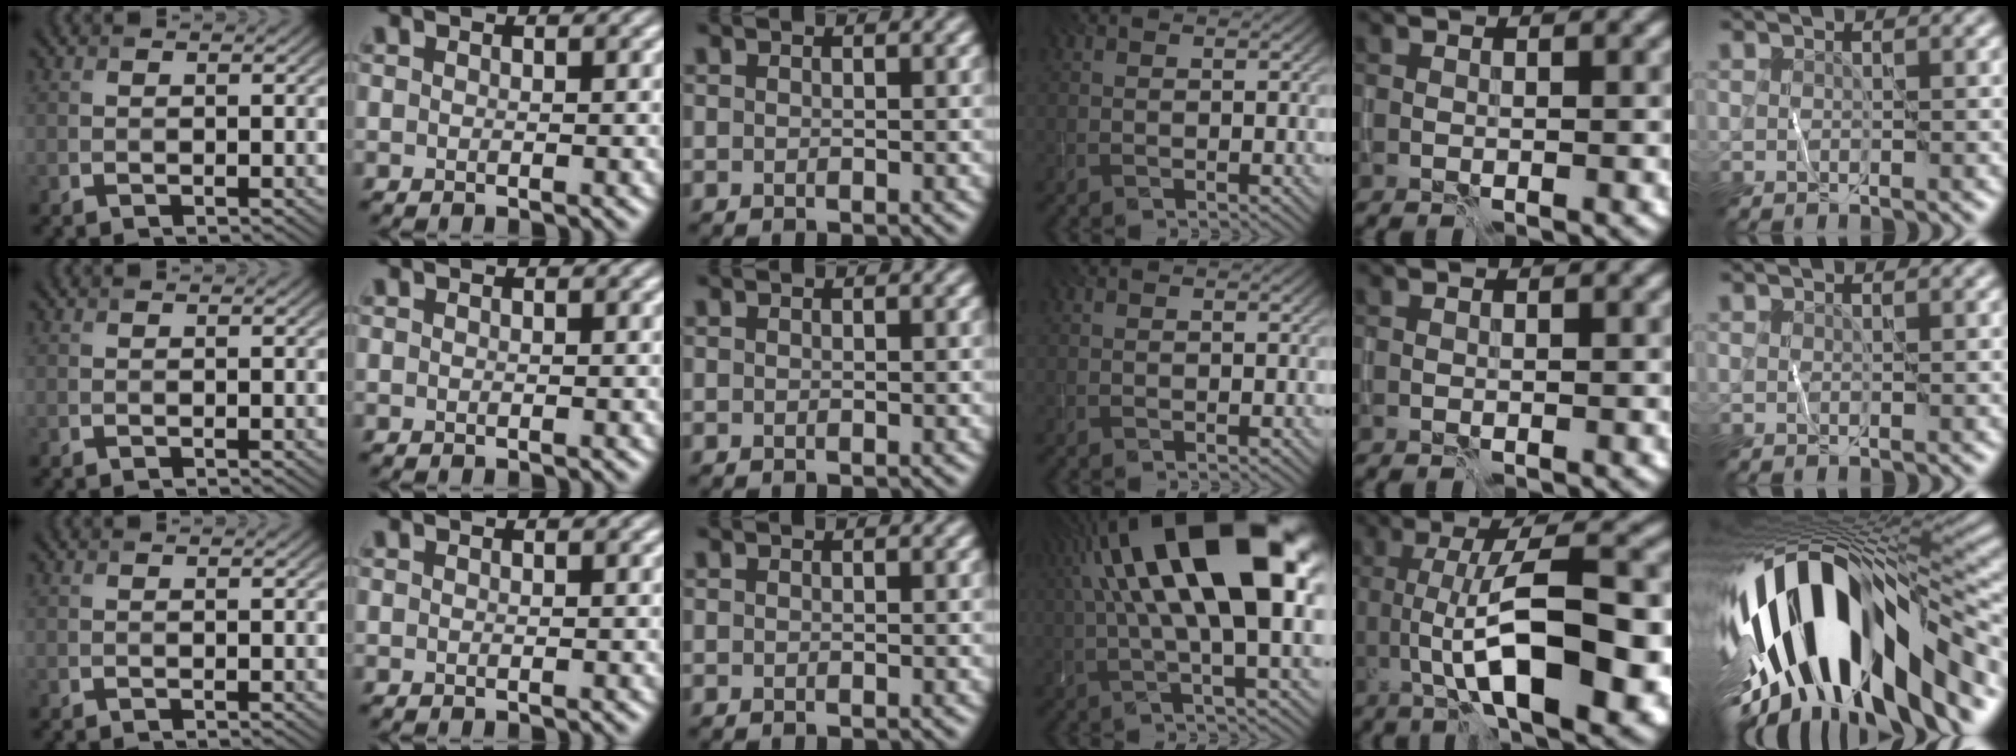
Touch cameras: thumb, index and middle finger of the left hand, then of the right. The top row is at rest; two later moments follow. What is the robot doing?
{"motion": "wipe", "object": "whiteboard"}